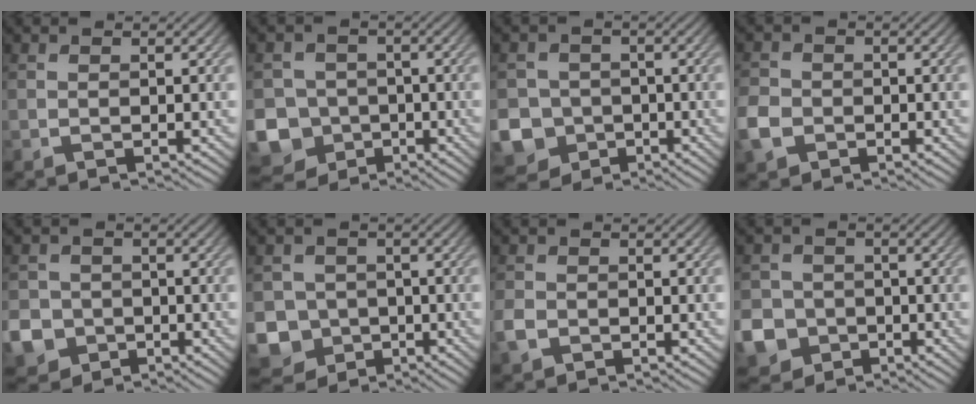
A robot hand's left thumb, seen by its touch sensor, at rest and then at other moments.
{"total": 11.0, "force": [-4.3, 9.7, 2.9], "torque": [-0.097, -0.041, -0.096]}
{"total": 9.9, "force": [-3.5, 8.9, 2.6], "torque": [-0.087, -0.040, -0.084]}
{"total": 4.2, "force": [-1.8, 3.3, 1.8], "torque": [-0.052, -0.004, -0.047]}
{"total": 7.5, "force": [-3.0, 6.6, 2.0], "torque": [-0.067, -0.030, -0.075]}
{"total": 7.7, "force": [-2.8, 6.9, 2.0], "torque": [-0.059, -0.025, -0.078]}
{"total": 2.2, "force": [-1.1, 1.6, 1.0], "torque": [-0.027, -0.004, -0.030]}
{"total": 9.1, "force": [-3.7, 7.9, 2.4], "torque": [-0.081, -0.039, -0.089]}